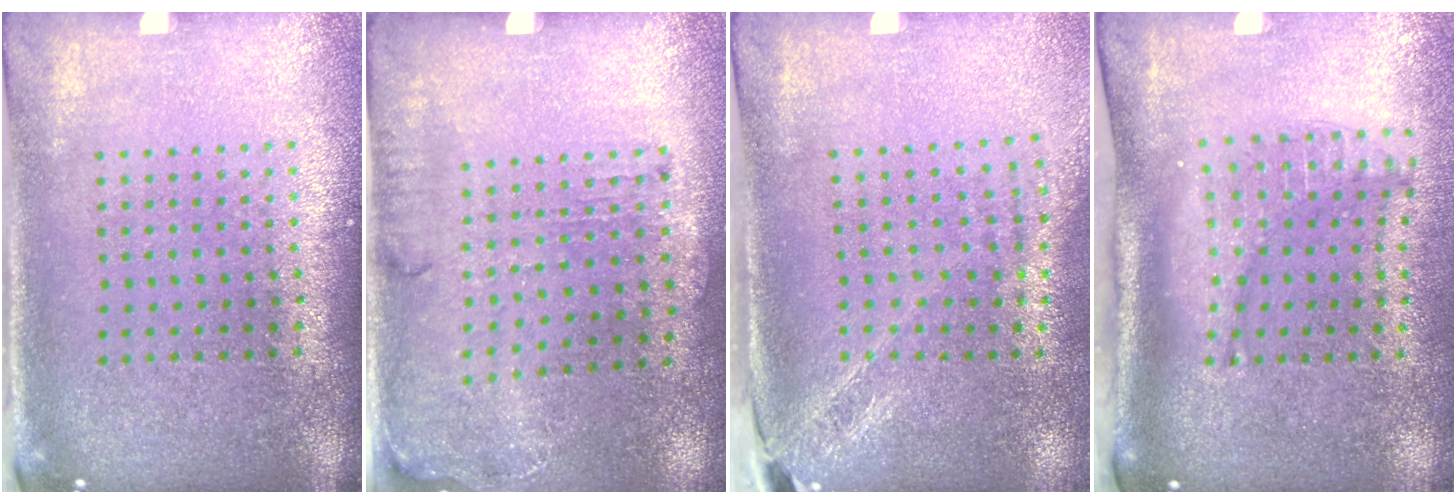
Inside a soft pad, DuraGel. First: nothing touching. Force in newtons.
{"total": 1.6, "press": 1.3, "slide": 1.0}
{"total": 1.9, "press": 1.6, "slide": 1.0}
{"total": 1.4, "press": 1.3, "slide": 0.6}